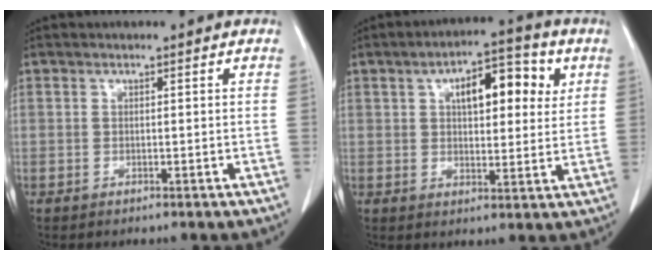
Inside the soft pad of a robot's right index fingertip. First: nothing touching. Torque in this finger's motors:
{"motor_torque": [0.36, 0.21, 0.19, 0.07]}